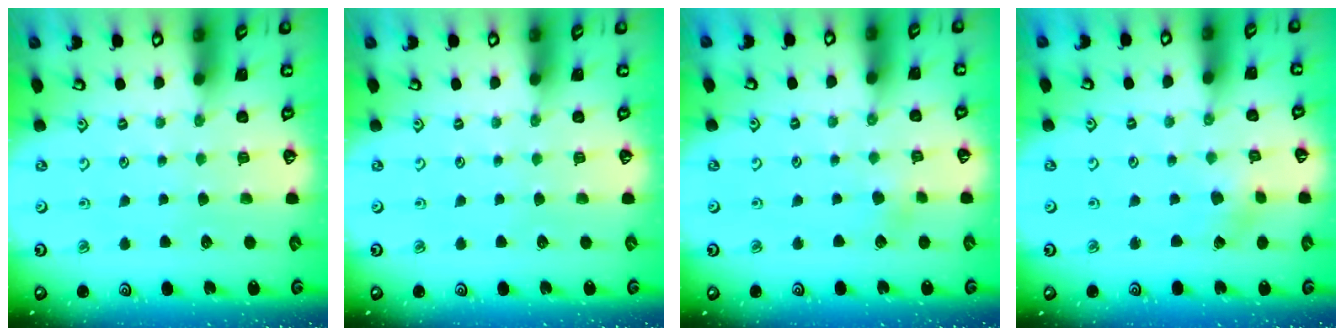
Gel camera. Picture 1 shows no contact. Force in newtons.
{"total": 0.0}
{"total": 2.9, "press": 2.8, "slide": 0.9}
{"total": 2.1, "press": 2.1, "slide": 0.3}